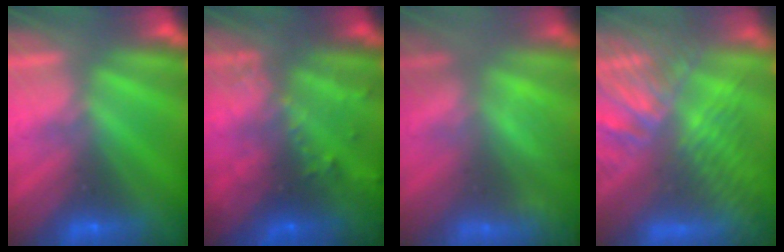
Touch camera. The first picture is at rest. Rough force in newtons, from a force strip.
{"total": 7.4}
{"total": 4.6}
{"total": 8.2}